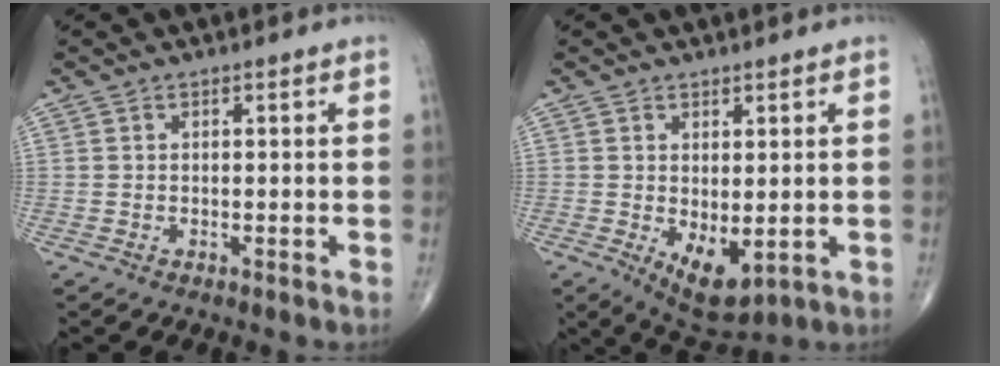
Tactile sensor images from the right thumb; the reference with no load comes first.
{"total": 7.3, "force": [-1.1, 3.6, 6.2], "torque": [-0.086, -0.015, -0.001]}